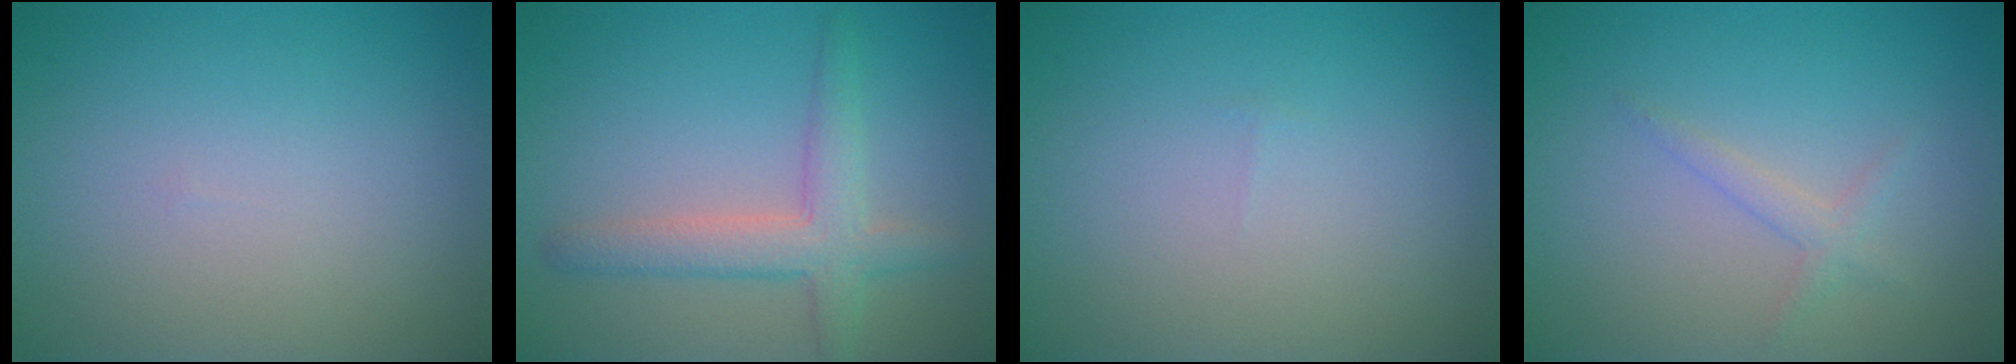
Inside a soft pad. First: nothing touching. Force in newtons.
{"total": 3.7, "press": 3.6, "slide": 0.2}
{"total": 0.0}
{"total": 1.3, "press": 1.3, "slide": 0.1}